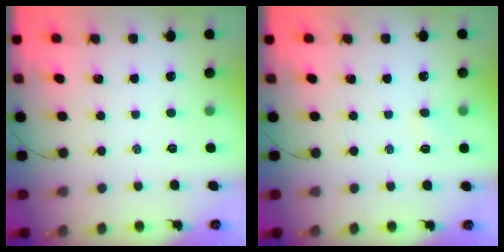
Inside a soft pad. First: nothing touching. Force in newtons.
{"total": 3.0, "press": 2.9, "slide": 0.8}